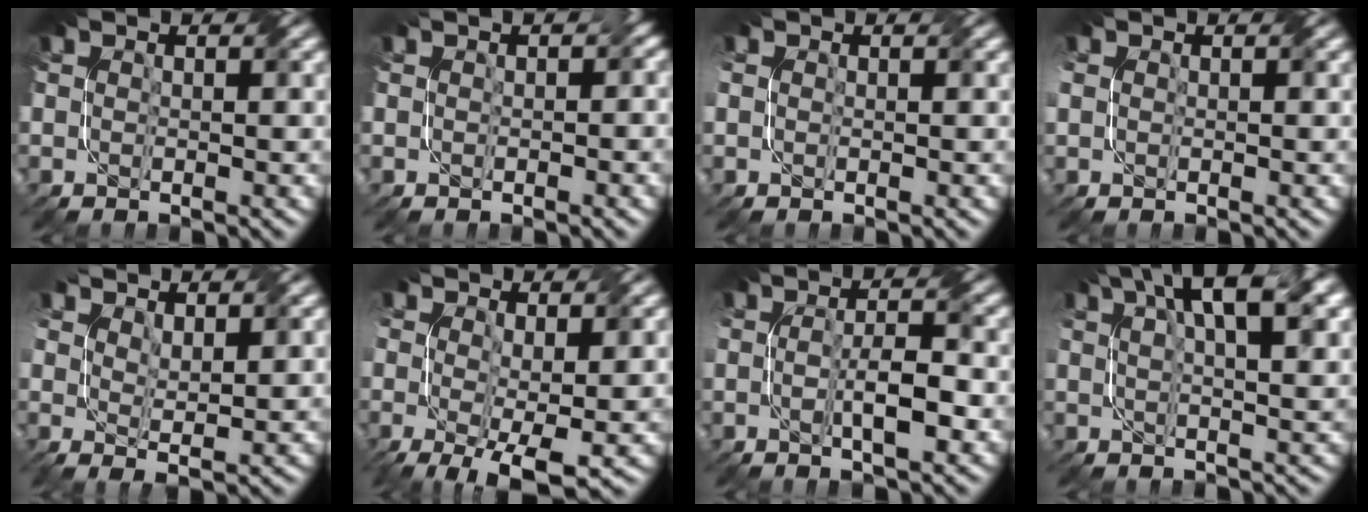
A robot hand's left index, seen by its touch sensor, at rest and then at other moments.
{"total": 2.2, "force": [0.0, 1.4, 1.7], "torque": [-0.005, 0.000, 0.001]}
{"total": 0.8, "force": [-0.1, 0.7, 0.3], "torque": [0.002, -0.004, -0.002]}
{"total": 1.8, "force": [0.0, 1.5, 1.0], "torque": [-0.021, -0.005, 0.002]}
{"total": 3.0, "force": [2.2, 0.7, 1.9], "torque": [-0.042, 0.002, 0.042]}
{"total": 6.5, "force": [-0.9, 2.5, 5.9], "torque": [-0.114, -0.013, -0.010]}
{"total": 3.3, "force": [-0.6, 0.7, 3.2], "torque": [-0.057, 0.004, -0.013]}
{"total": 7.6, "force": [3.7, 2.2, 6.3], "torque": [-0.091, 0.023, 0.057]}